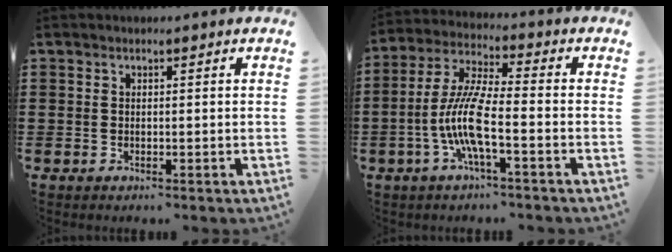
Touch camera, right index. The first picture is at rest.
{"total": 9.0, "force": [-3.1, 1.5, 8.3], "torque": [-0.193, -0.015, -0.069]}